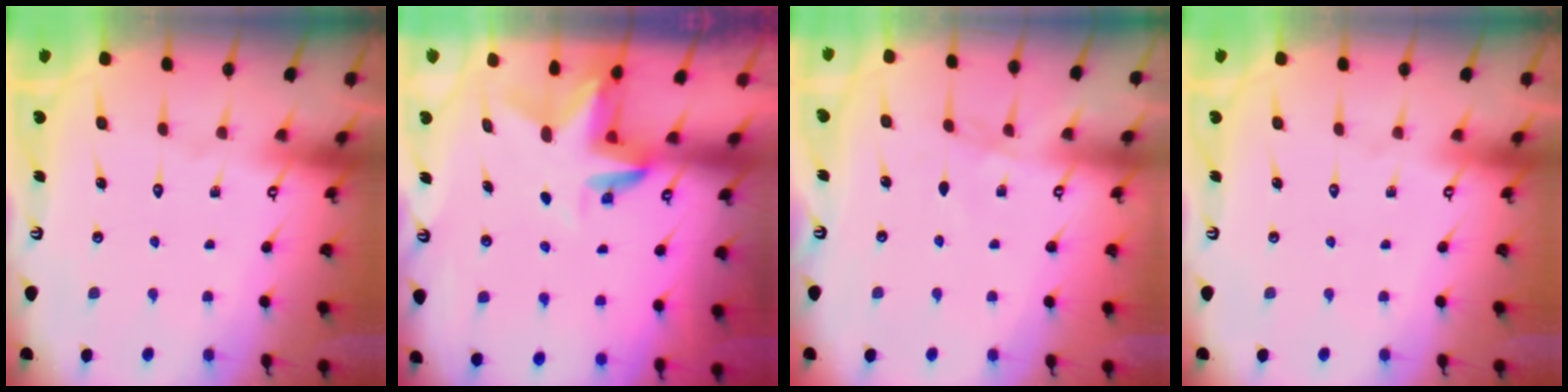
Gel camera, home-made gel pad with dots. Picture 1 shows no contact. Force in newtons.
{"total": 3.5, "press": 3.5, "slide": 0.3}
{"total": 2.5, "press": 2.5, "slide": 0.5}
{"total": 0.0}